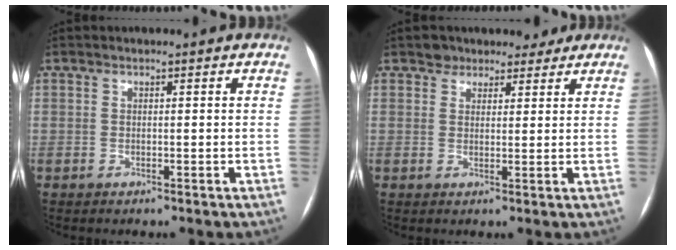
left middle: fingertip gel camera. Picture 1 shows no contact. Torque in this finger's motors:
{"motor_torque": [-0.10, -0.30, -0.01, -0.01]}